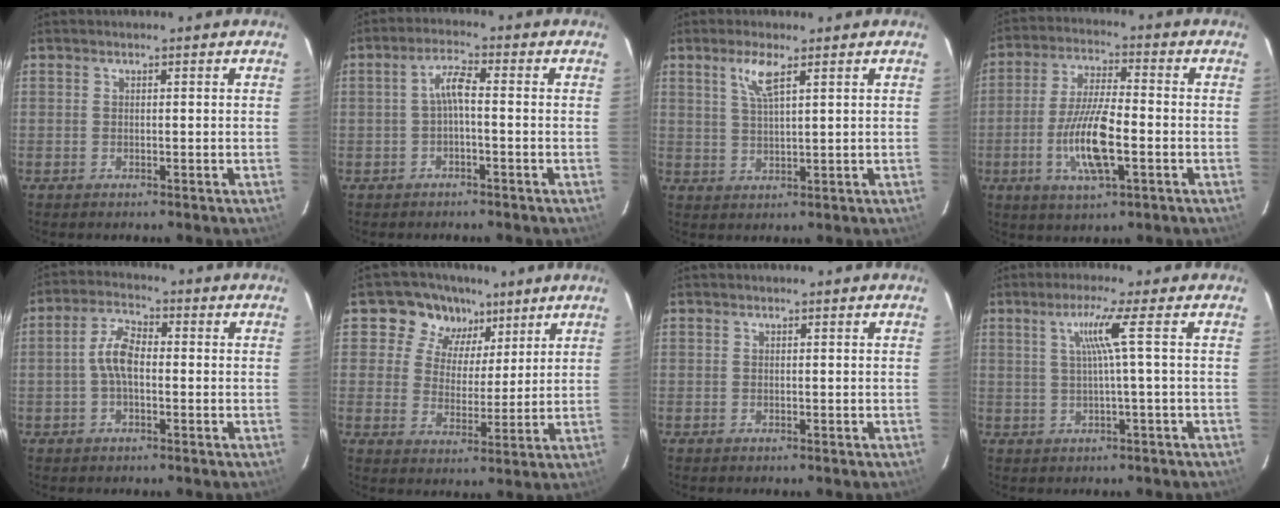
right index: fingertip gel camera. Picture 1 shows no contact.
{"total": 3.4, "force": [-0.8, 0.5, 3.3], "torque": [-0.068, 0.011, -0.016]}
{"total": 4.5, "force": [2.5, 0.8, 3.7], "torque": [-0.074, 0.002, 0.051]}
{"total": 11.6, "force": [-3.3, 3.0, 10.7], "torque": [-0.215, -0.005, -0.063]}
{"total": 5.7, "force": [-0.7, 2.8, 4.9], "torque": [-0.105, 0.017, -0.014]}
{"total": 9.2, "force": [5.2, 7.3, 1.9], "torque": [-0.028, 0.004, 0.080]}
{"total": 0.0}
{"total": 4.7, "force": [0.8, -1.7, 4.3], "torque": [-0.076, 0.000, 0.019]}